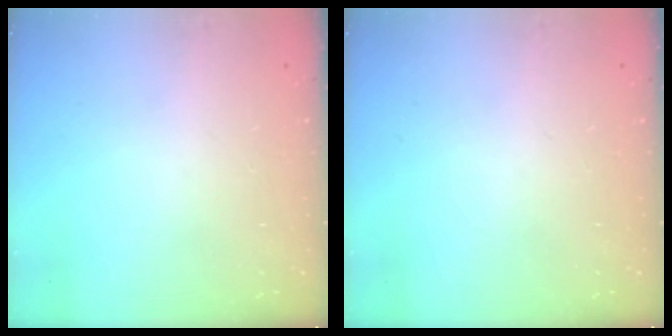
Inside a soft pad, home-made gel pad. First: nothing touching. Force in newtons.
{"total": 0.0}